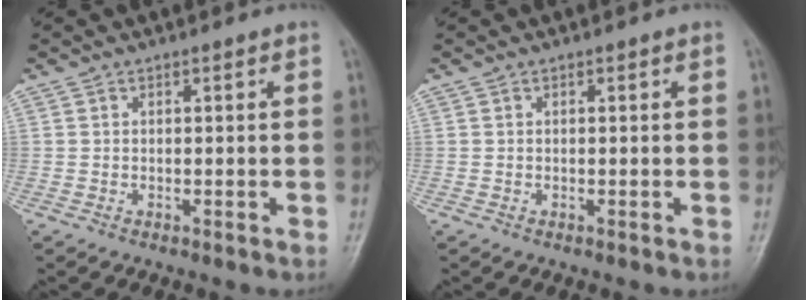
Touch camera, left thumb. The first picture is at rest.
{"total": 0.0}